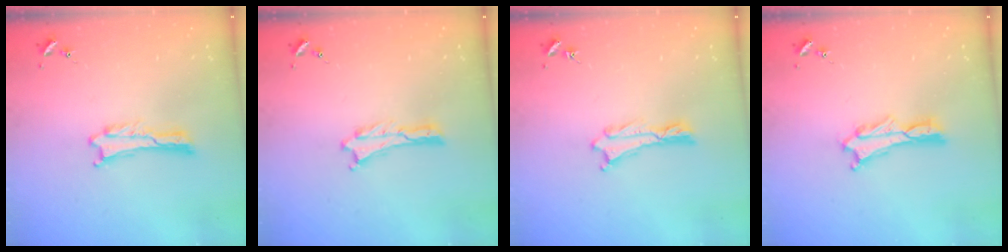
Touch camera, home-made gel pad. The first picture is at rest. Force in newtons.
{"total": 0.0}
{"total": 0.0}
{"total": 1.1, "press": 1.1, "slide": 0.2}